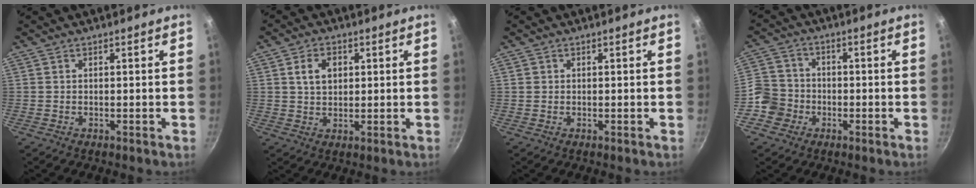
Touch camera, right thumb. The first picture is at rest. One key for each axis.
{"total": 5.3, "fx": 1.5, "fy": 3.8, "fz": 3.3, "tx": -0.040, "ty": 0.001, "tz": 0.026}
{"total": 0.6, "fx": 0.2, "fy": 0.6, "fz": 0.1, "tx": 0.003, "ty": 0.003, "tz": 0.001}
{"total": 7.4, "fx": -2.8, "fy": 6.6, "fz": 1.8, "tx": -0.003, "ty": 0.031, "tz": -0.065}